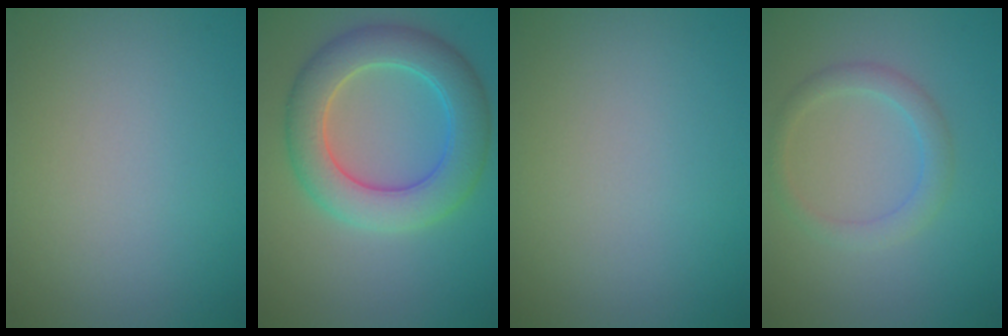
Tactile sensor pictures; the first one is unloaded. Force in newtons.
{"total": 6.9, "press": 6.9, "slide": 0.5}
{"total": 0.0}
{"total": 2.2, "press": 2.2, "slide": 0.0}